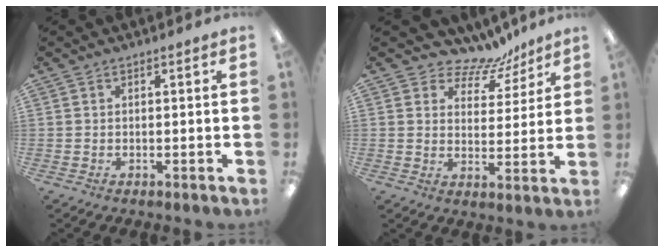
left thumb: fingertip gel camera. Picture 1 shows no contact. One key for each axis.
{"total": 8.7, "fx": 7.4, "fy": 4.3, "fz": 2.1, "tx": -0.037, "ty": -0.061, "tz": 0.132}